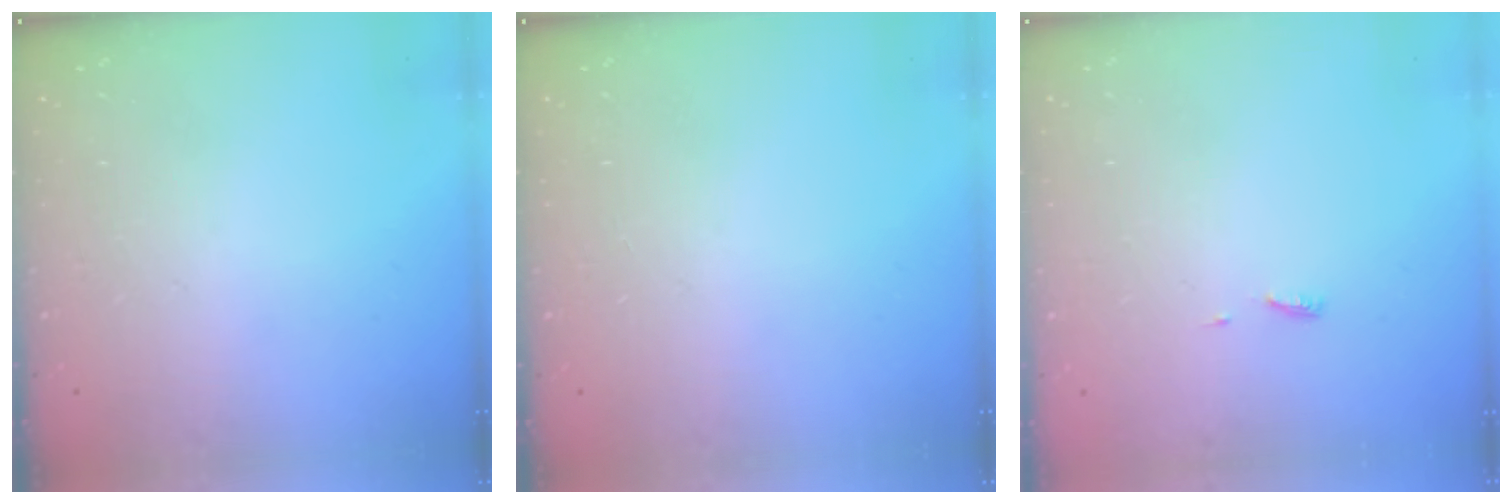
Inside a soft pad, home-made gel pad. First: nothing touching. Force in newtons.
{"total": 0.0}
{"total": 3.9, "press": 3.9, "slide": 0.6}